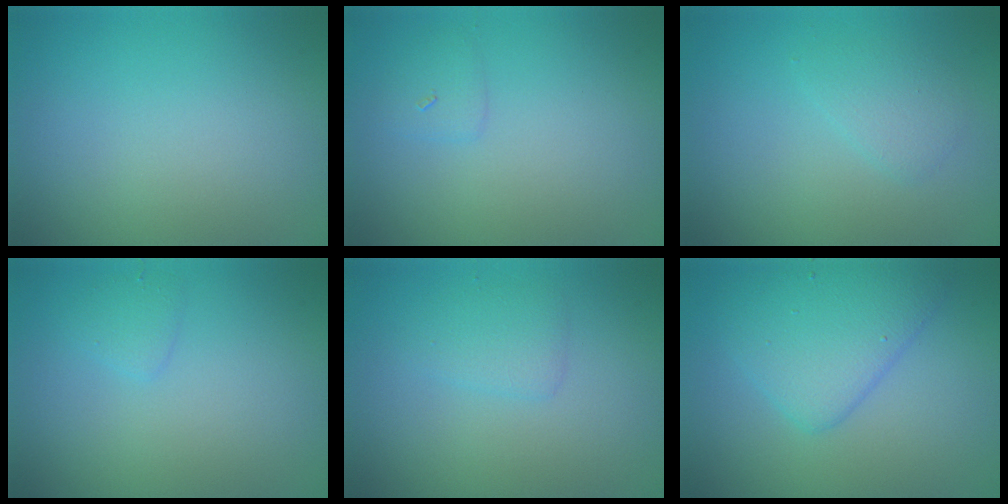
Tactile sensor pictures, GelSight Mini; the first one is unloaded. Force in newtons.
{"total": 0.5, "press": 0.5, "slide": 0.0}
{"total": 1.5, "press": 1.5, "slide": 0.2}
{"total": 1.0, "press": 1.0, "slide": 0.1}
{"total": 1.6, "press": 1.6, "slide": 0.1}
{"total": 4.6, "press": 4.6, "slide": 0.3}